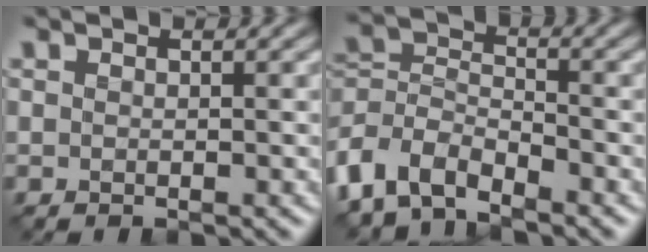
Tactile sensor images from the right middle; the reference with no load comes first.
{"total": 5.6, "force": [-4.1, 2.9, 2.6], "torque": [-0.053, -0.001, -0.094]}